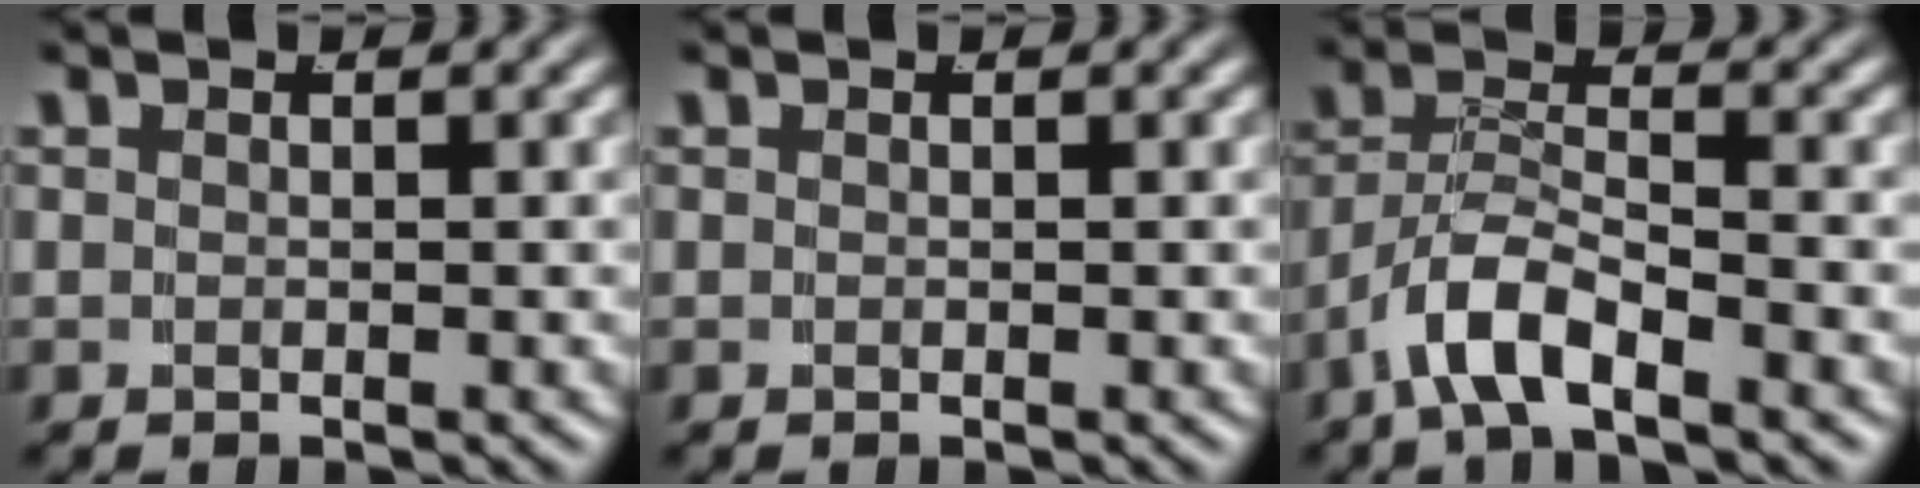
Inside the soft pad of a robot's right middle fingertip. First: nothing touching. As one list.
[{"total": 0.0}, {"total": 4.2, "force": [-2.7, 1.6, 2.8], "torque": [-0.064, -0.013, -0.042]}]